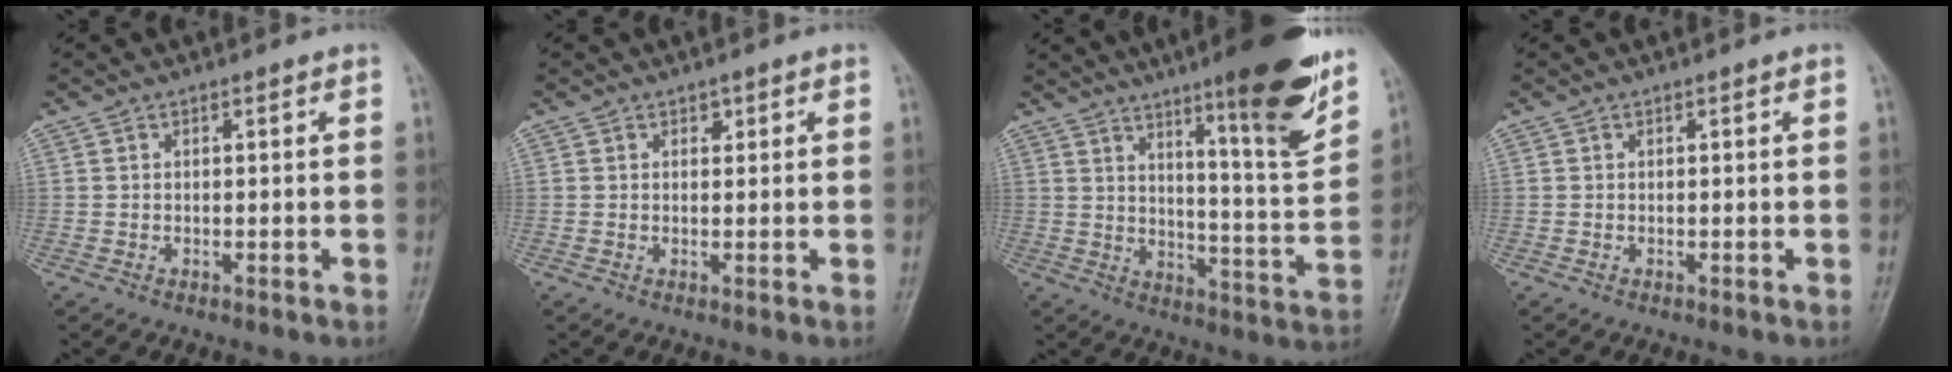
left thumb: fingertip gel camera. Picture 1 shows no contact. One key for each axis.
{"total": 0.9, "fx": 0.6, "fy": 0.7, "fz": 0.3, "tx": 0.007, "ty": -0.002, "tz": 0.007}
{"total": 16.8, "fx": 10.6, "fy": 2.2, "fz": 12.8, "tx": -0.159, "ty": -0.067, "tz": 0.160}
{"total": 0.0}